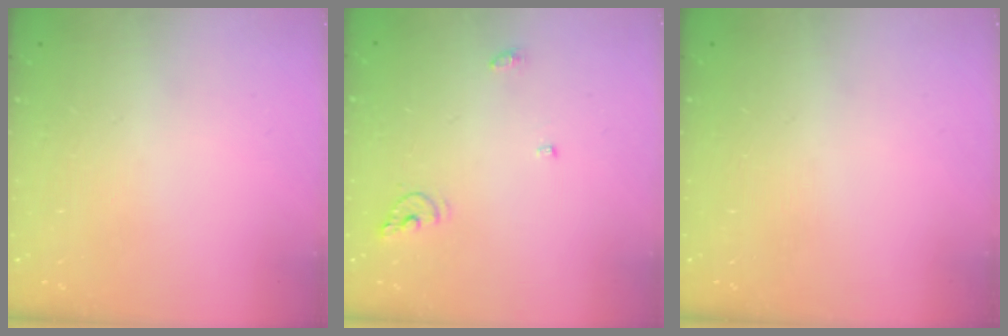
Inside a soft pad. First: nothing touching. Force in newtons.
{"total": 6.2, "press": 6.2, "slide": 0.4}
{"total": 0.0}